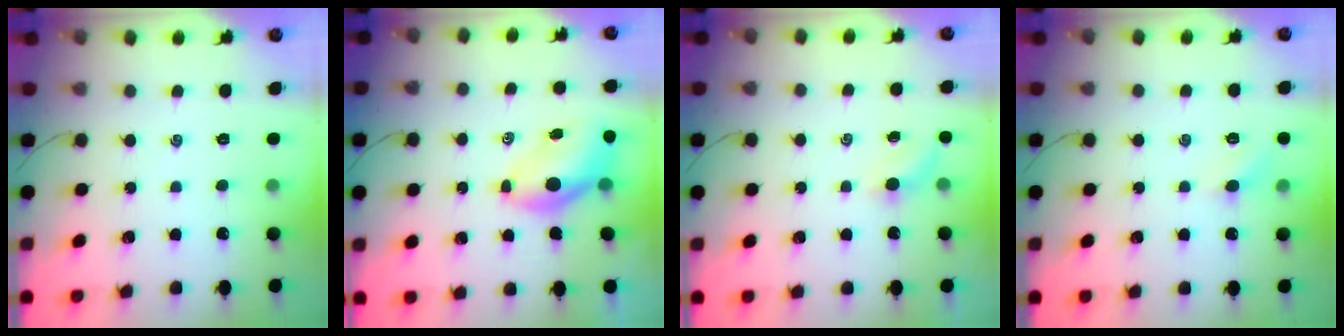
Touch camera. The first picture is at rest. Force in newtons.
{"total": 6.9, "press": 6.7, "slide": 1.6}
{"total": 2.4, "press": 2.3, "slide": 0.7}
{"total": 4.6, "press": 4.3, "slide": 1.4}